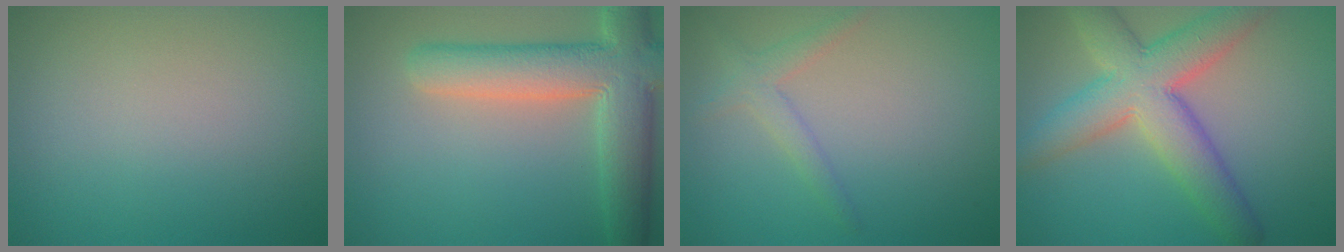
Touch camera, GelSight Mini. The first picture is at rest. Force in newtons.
{"total": 8.2, "press": 8.2, "slide": 0.9}
{"total": 2.0, "press": 2.0, "slide": 0.1}
{"total": 8.2, "press": 8.1, "slide": 0.4}